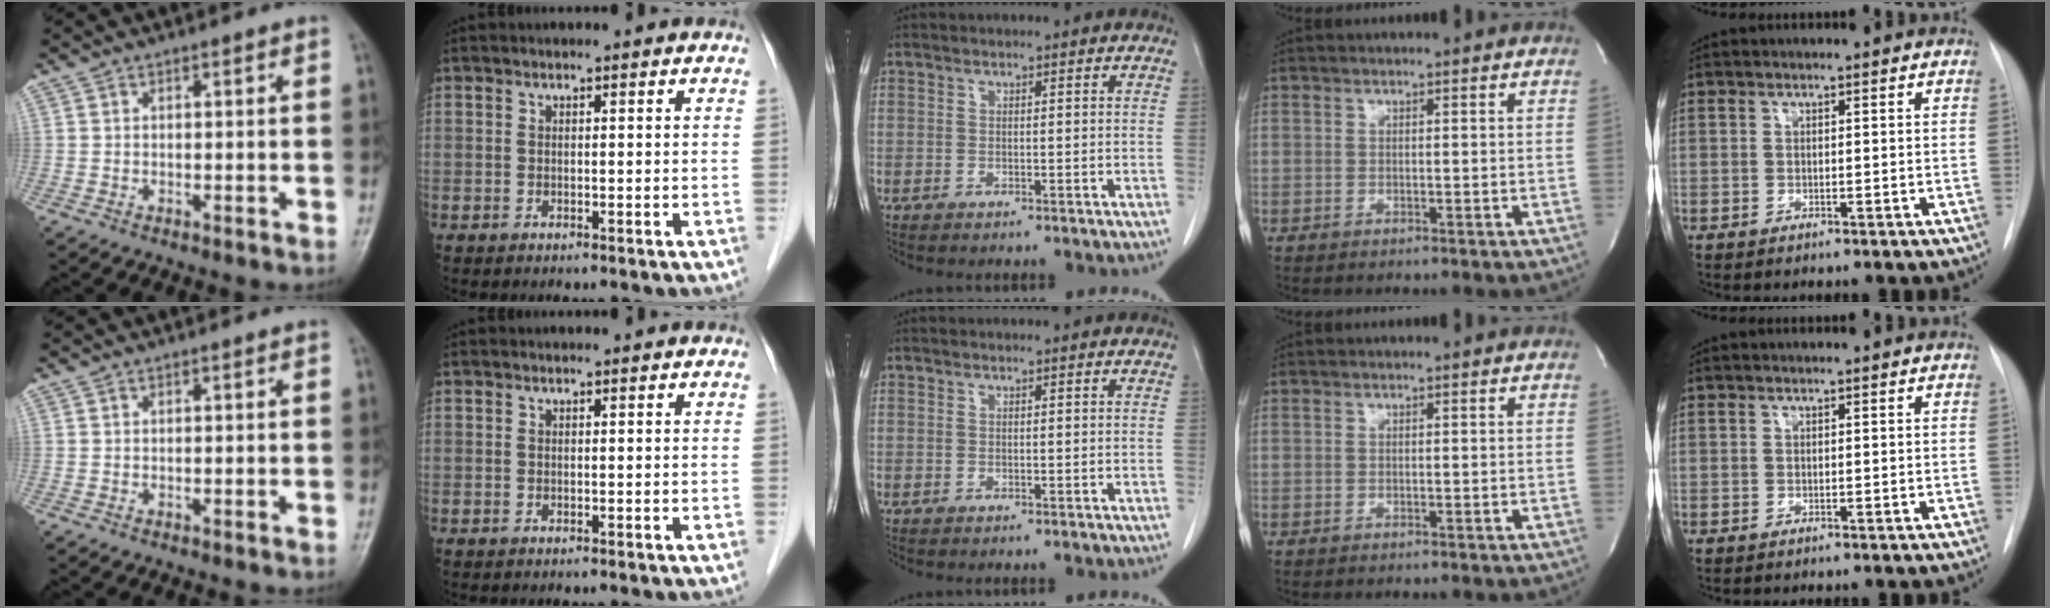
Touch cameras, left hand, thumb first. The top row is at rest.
{}